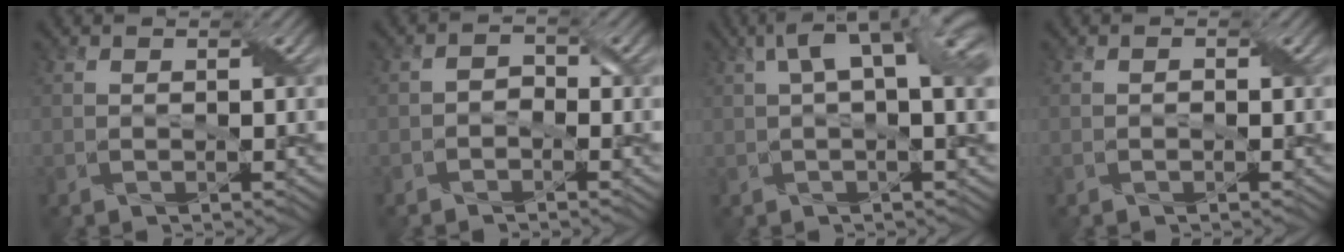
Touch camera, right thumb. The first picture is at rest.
{"total": 1.5, "force": [-1.0, 1.0, 0.6], "torque": [-0.014, 0.006, -0.023]}
{"total": 9.4, "force": [2.5, 3.2, 8.5], "torque": [-0.147, 0.021, 0.040]}
{"total": 0.5, "force": [-0.2, 0.4, 0.2], "torque": [-0.001, -0.001, -0.005]}